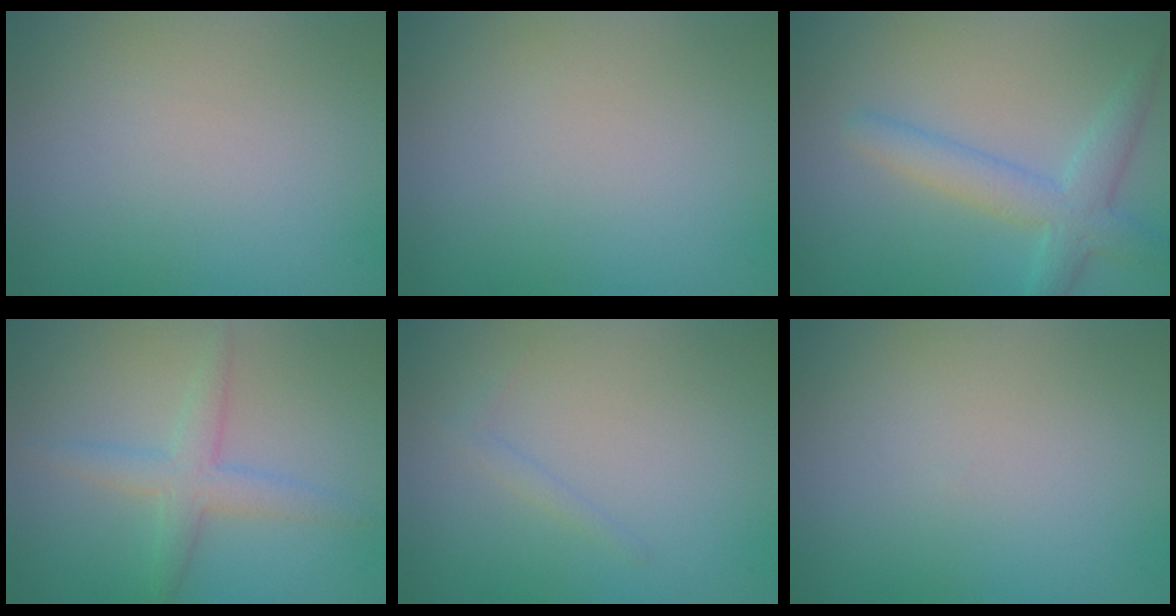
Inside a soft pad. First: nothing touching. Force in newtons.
{"total": 0.0}
{"total": 4.0, "press": 4.0, "slide": 0.2}
{"total": 3.2, "press": 3.2, "slide": 0.1}
{"total": 0.8, "press": 0.8, "slide": 0.1}
{"total": 0.0}